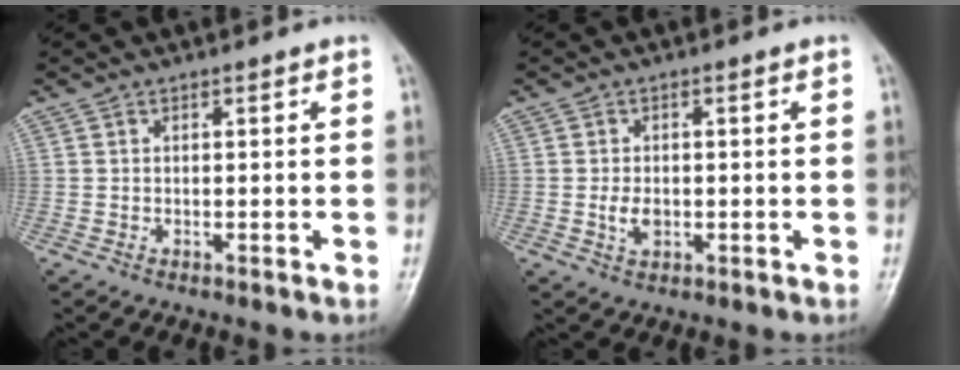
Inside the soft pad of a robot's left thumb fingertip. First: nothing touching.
{"total": 3.0, "force": [-0.5, 1.9, 2.2], "torque": [-0.040, -0.001, -0.007]}